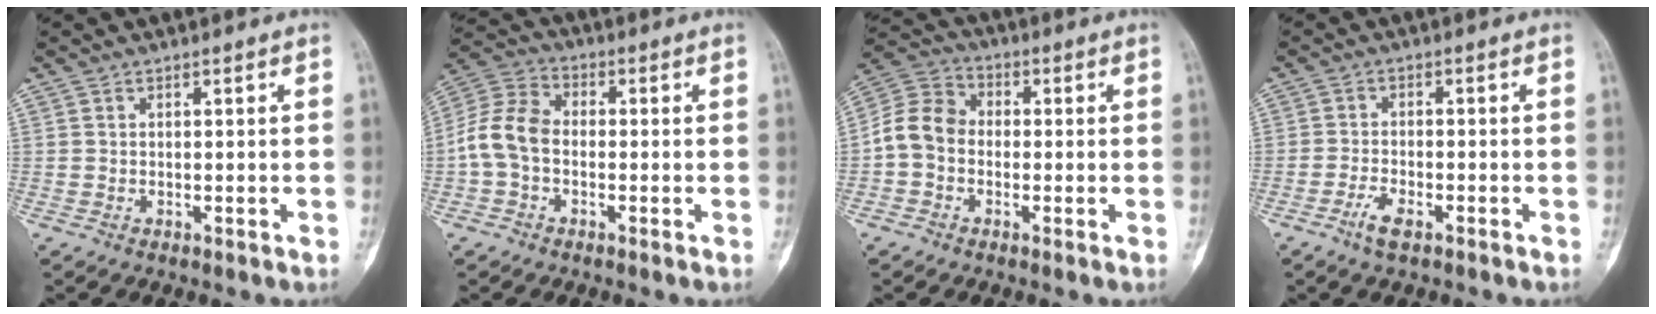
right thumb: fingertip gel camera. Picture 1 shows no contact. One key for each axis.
{"total": 9.0, "fx": -1.3, "fy": 6.3, "fz": 6.2, "tx": -0.123, "ty": 0.027, "tz": -0.040}
{"total": 8.4, "fx": -1.2, "fy": 6.8, "fz": 4.8, "tx": -0.082, "ty": 0.030, "tz": -0.038}
{"total": 3.5, "fx": -2.2, "fy": 1.1, "fz": 2.5, "tx": -0.056, "ty": 0.011, "tz": -0.045}